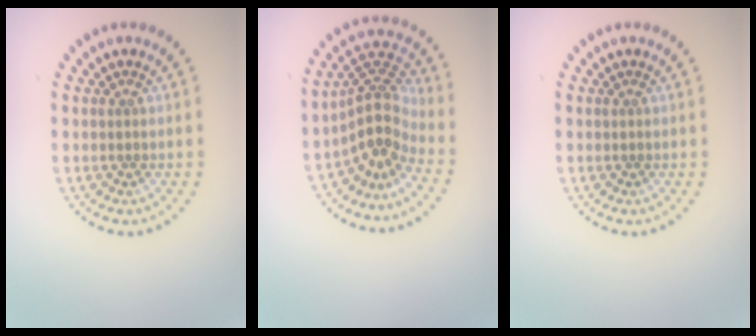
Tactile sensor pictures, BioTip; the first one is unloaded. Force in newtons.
{"total": 3.9, "press": 2.7, "slide": 2.8}
{"total": 0.0}